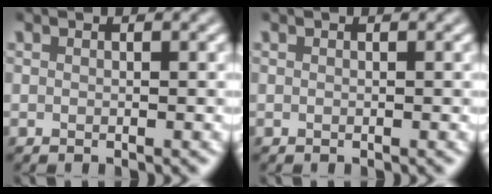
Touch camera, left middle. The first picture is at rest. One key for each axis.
{"total": 0.0}